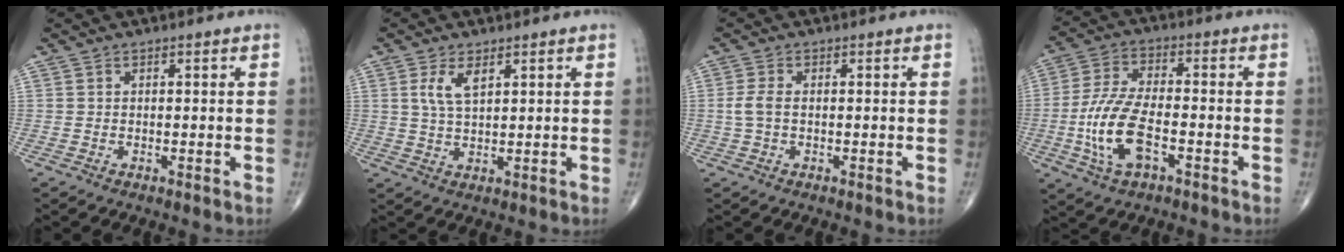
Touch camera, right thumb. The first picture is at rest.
{"total": 4.5, "force": [2.0, 1.9, 3.6], "torque": [-0.071, -0.005, 0.043]}
{"total": 2.7, "force": [-0.1, 1.5, 2.3], "torque": [-0.061, 0.004, -0.005]}
{"total": 12.0, "force": [-3.5, 5.2, 10.2], "torque": [-0.219, 0.017, -0.069]}